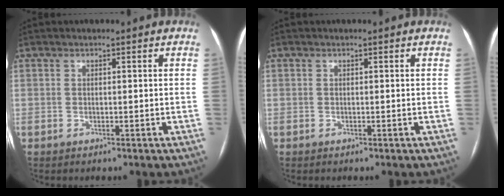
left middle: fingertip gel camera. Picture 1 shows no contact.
{"total": 0.0}